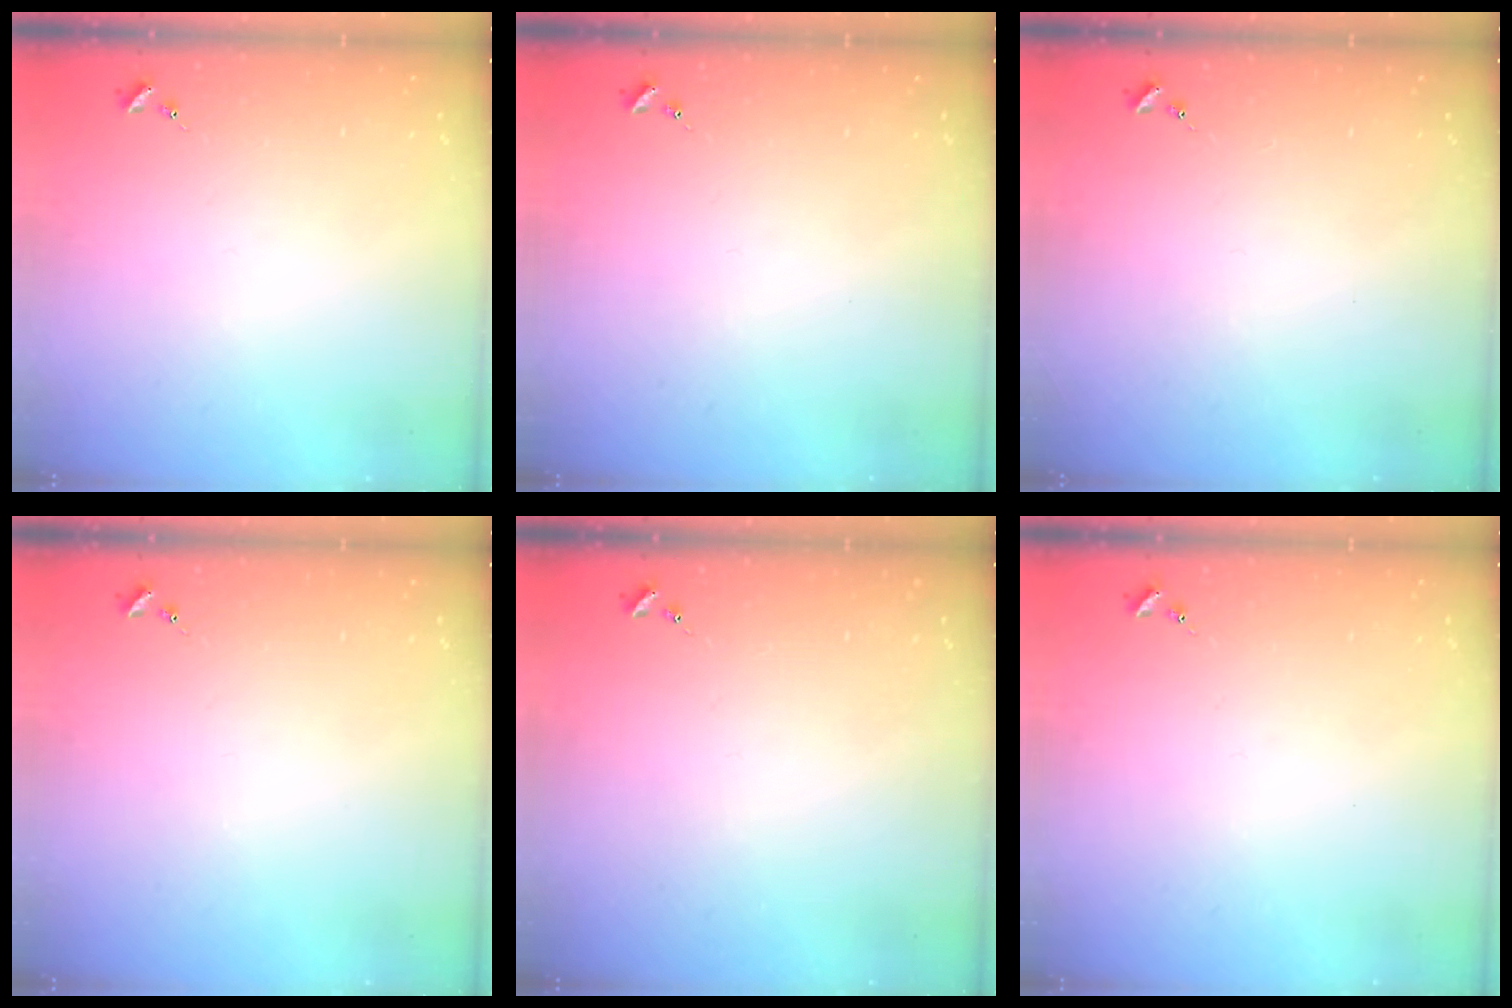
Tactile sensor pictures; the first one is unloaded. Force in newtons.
{"total": 0.0}
{"total": 0.0}
{"total": 0.0}
{"total": 0.0}
{"total": 0.0}